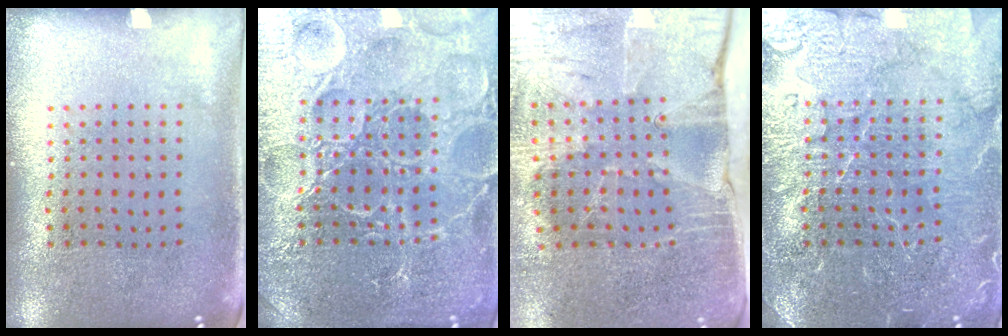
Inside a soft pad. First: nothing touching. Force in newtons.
{"total": 7.4, "press": 7.4, "slide": 0.9}
{"total": 4.2, "press": 3.6, "slide": 2.2}
{"total": 6.7, "press": 6.6, "slide": 1.0}